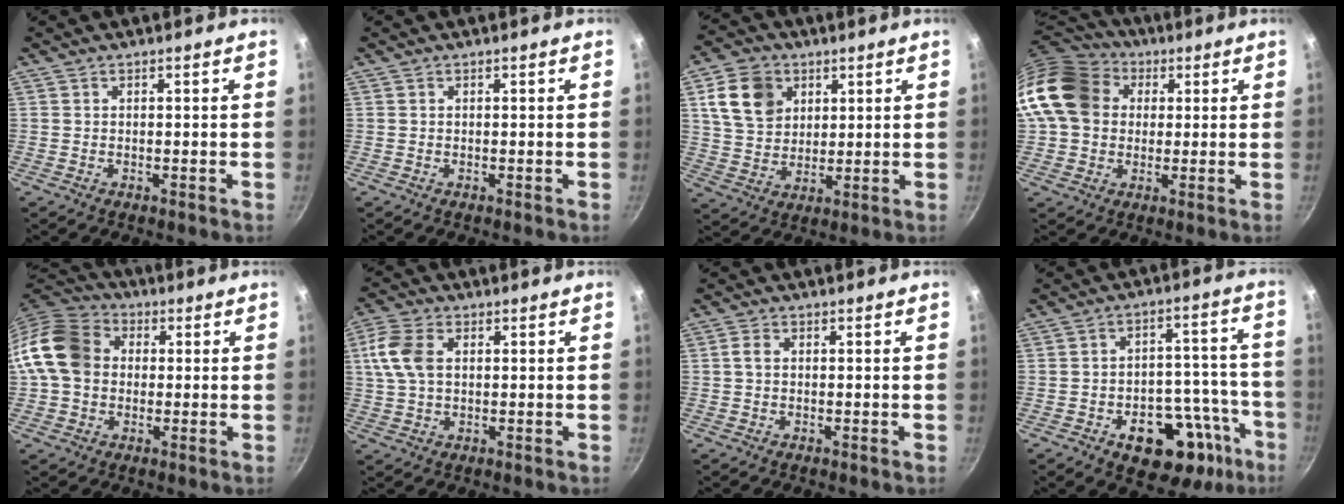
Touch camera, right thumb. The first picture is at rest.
{"total": 0.0}
{"total": 11.5, "force": [4.3, 8.9, 6.0], "torque": [-0.085, -0.006, 0.080]}
{"total": 18.4, "force": [3.4, 15.0, 10.1], "torque": [-0.186, 0.036, 0.049]}
{"total": 13.5, "force": [0.6, 10.9, 8.0], "torque": [-0.128, 0.027, -0.007]}
{"total": 8.2, "force": [1.7, 5.2, 6.1], "torque": [-0.127, 0.008, 0.028]}
{"total": 1.8, "force": [0.1, 1.2, 1.3], "torque": [-0.027, 0.006, 0.000]}
{"total": 20.0, "force": [-9.6, 12.0, 12.8], "torque": [-0.106, 0.055, -0.120]}